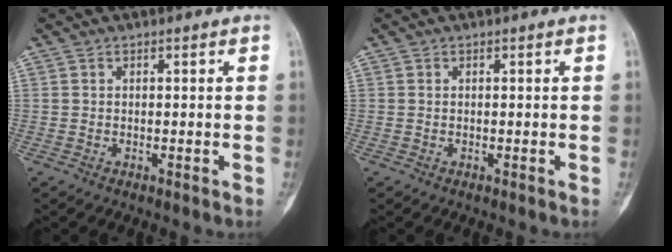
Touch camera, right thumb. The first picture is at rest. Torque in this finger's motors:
{"motor_torque": [0.12, 0.12, 0.15, 0.03, 0.03]}